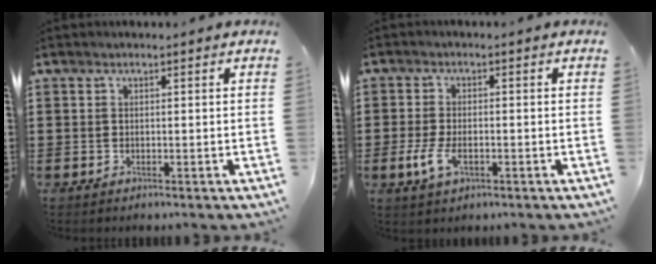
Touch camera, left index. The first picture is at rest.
{"total": 4.4, "force": [-1.4, 2.1, 3.6], "torque": [-0.090, -0.006, -0.030]}